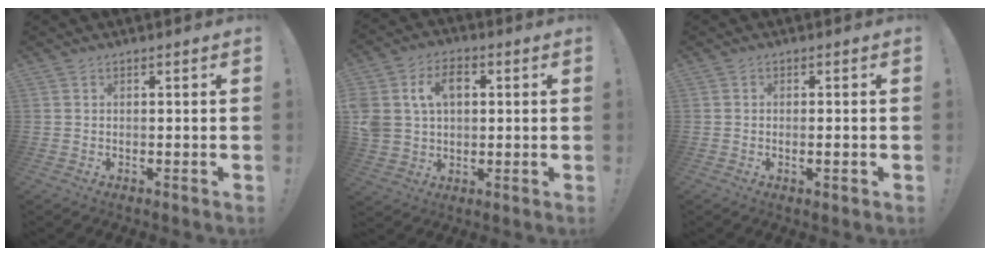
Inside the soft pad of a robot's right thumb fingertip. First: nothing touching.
{"total": 11.8, "force": [3.6, 8.8, 7.0], "torque": [-0.132, 0.000, 0.070]}
{"total": 1.9, "force": [-0.4, 0.1, 1.8], "torque": [-0.028, -0.001, -0.007]}